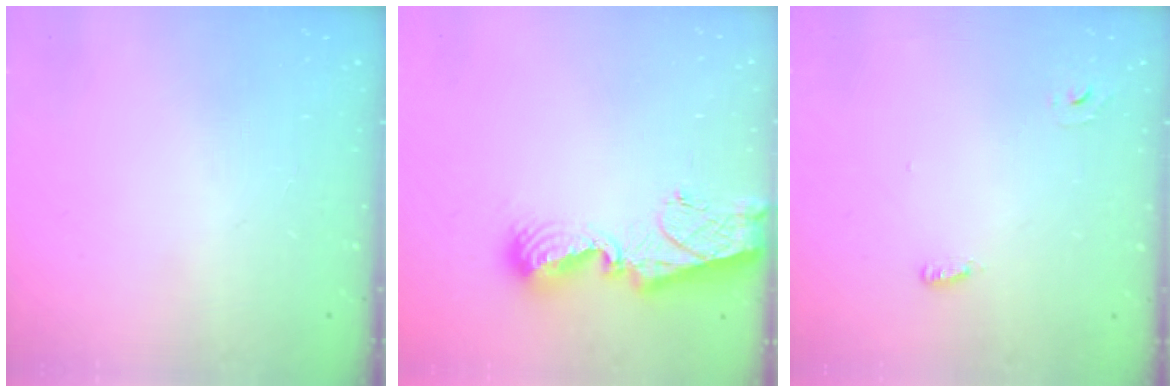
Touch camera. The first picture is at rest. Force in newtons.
{"total": 9.2, "press": 9.2, "slide": 1.1}
{"total": 2.6, "press": 2.5, "slide": 0.6}